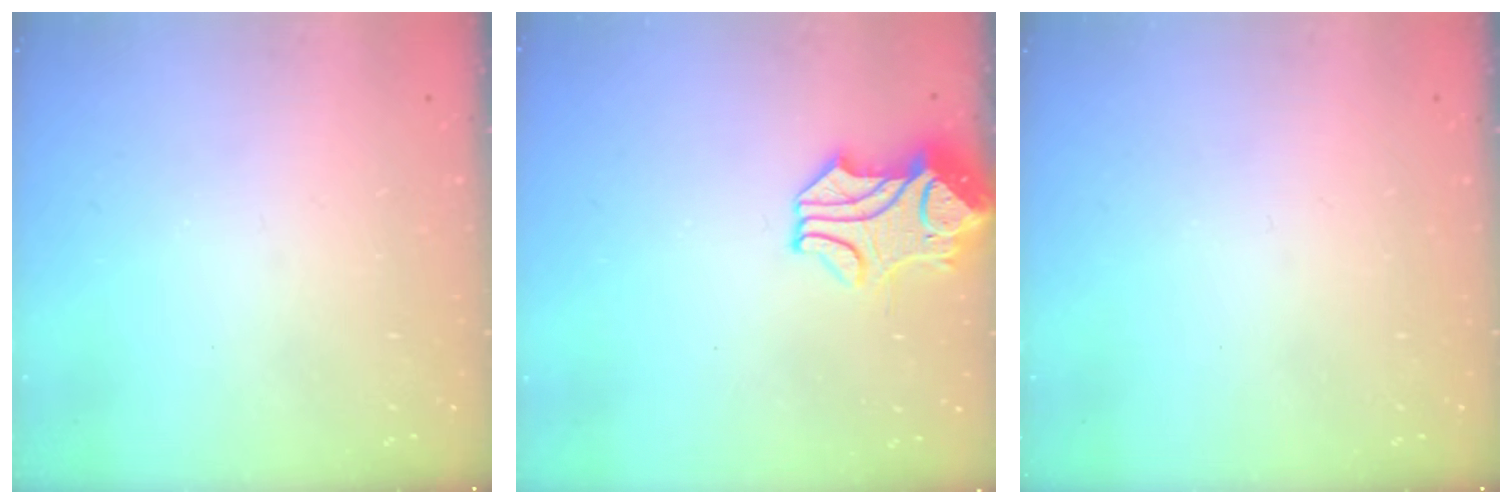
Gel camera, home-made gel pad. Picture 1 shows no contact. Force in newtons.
{"total": 2.0, "press": 1.7, "slide": 1.1}
{"total": 0.0}